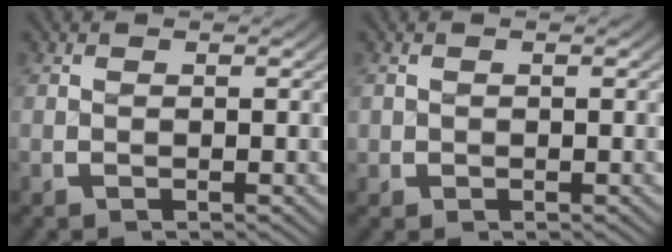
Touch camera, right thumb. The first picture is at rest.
{"total": 0.8, "force": [0.0, 0.7, -0.3], "torque": [0.003, -0.013, 0.007]}